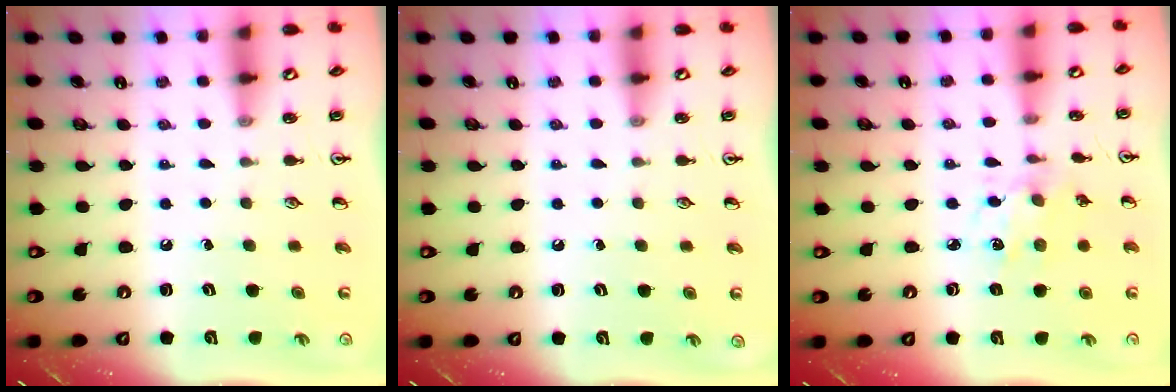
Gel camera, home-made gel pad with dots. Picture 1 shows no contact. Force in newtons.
{"total": 0.0}
{"total": 3.1, "press": 3.0, "slide": 1.0}